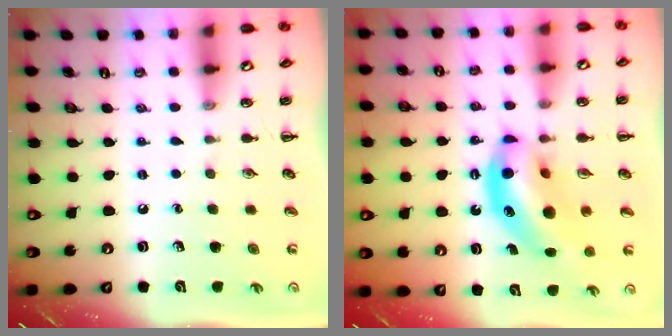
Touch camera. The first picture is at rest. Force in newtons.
{"total": 13.4, "press": 12.9, "slide": 3.5}